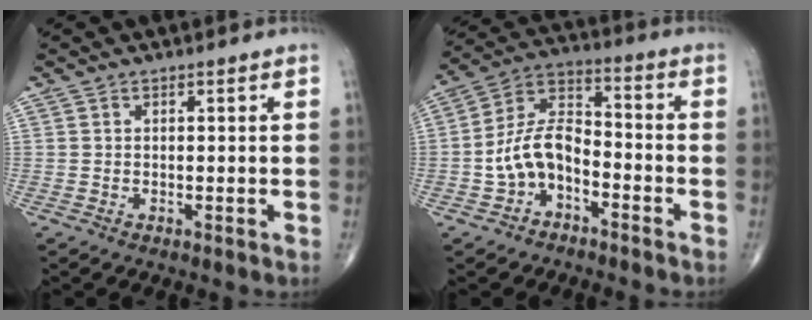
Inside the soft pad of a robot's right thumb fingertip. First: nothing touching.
{"total": 10.5, "force": [-3.7, 6.5, 7.4], "torque": [-0.129, 0.053, -0.077]}